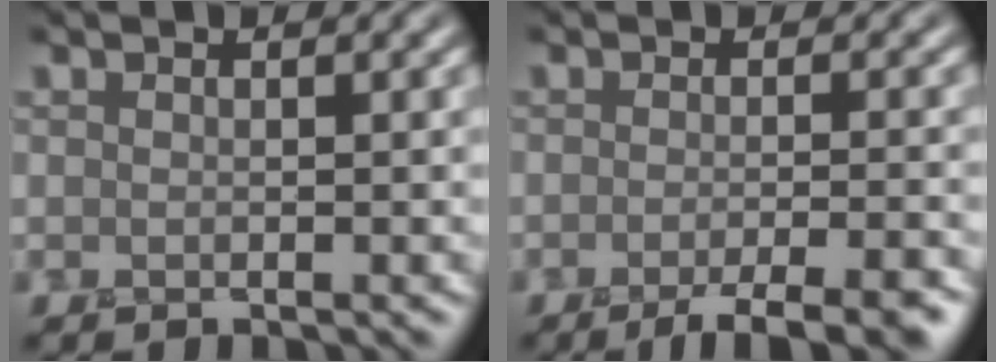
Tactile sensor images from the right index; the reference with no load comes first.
{"total": 5.0, "force": [-3.4, 1.0, 3.5], "torque": [-0.035, -0.002, -0.052]}